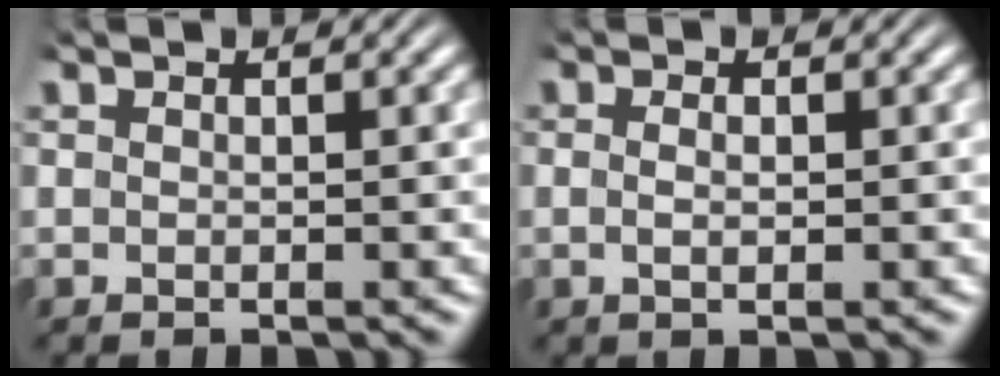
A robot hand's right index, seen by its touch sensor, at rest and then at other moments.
{"total": 1.2, "force": [-0.3, 0.1, 1.2], "torque": [-0.024, -0.006, -0.002]}